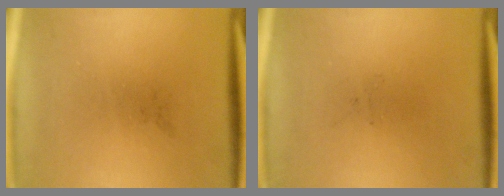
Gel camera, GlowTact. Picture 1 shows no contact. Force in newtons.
{"total": 0.0}